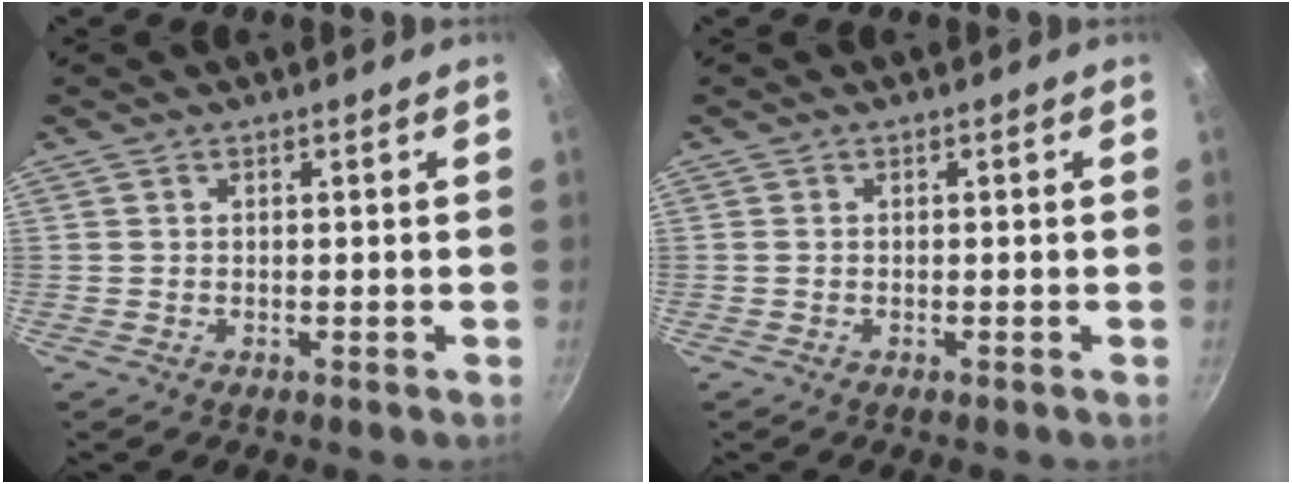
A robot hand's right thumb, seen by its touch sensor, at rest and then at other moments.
{"total": 0.0}